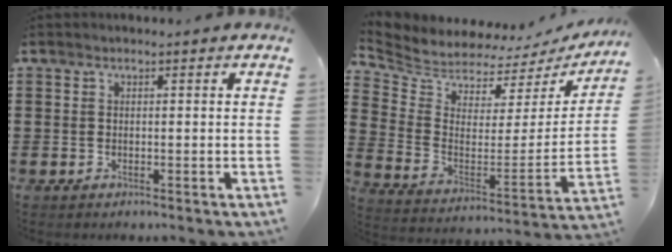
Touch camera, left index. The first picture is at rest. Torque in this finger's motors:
{"motor_torque": [1.05, -1.09, 0.01, -0.02]}